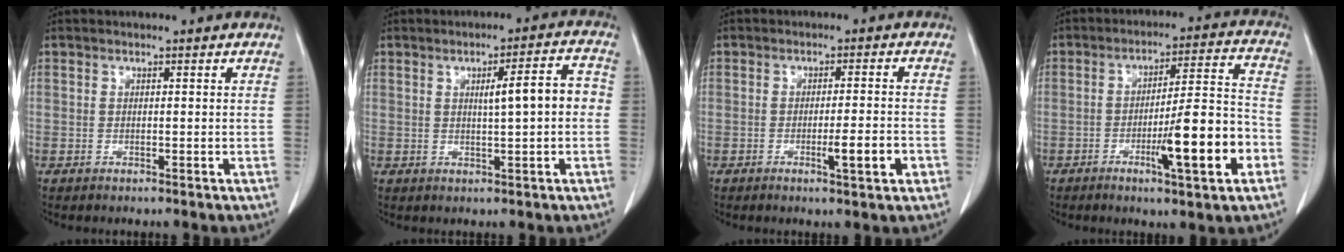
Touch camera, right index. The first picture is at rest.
{"total": 6.3, "force": [0.2, 0.8, 6.2], "torque": [-0.090, 0.018, 0.003]}
{"total": 4.7, "force": [-1.8, 0.4, 4.4], "torque": [-0.065, -0.002, -0.023]}
{"total": 13.1, "force": [-4.8, 0.8, 12.1], "torque": [-0.187, 0.002, -0.070]}